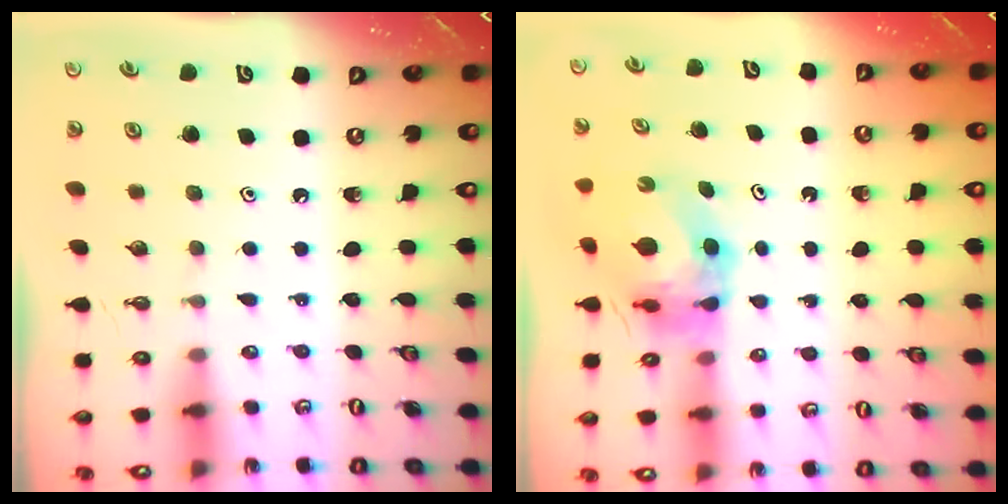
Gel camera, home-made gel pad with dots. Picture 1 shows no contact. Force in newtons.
{"total": 6.6, "press": 6.6, "slide": 0.9}